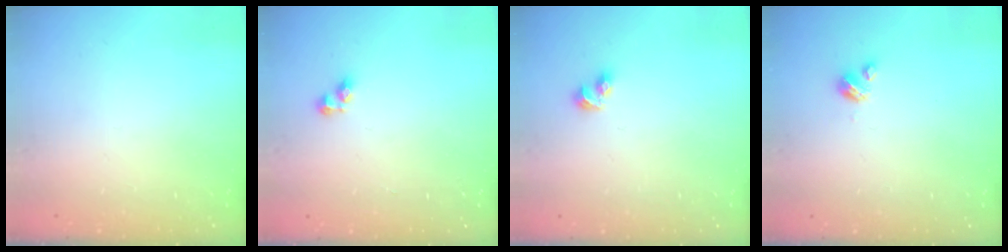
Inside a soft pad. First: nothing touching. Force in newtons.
{"total": 2.8, "press": 2.8, "slide": 0.3}
{"total": 3.7, "press": 3.7, "slide": 0.4}
{"total": 2.7, "press": 2.7, "slide": 0.3}